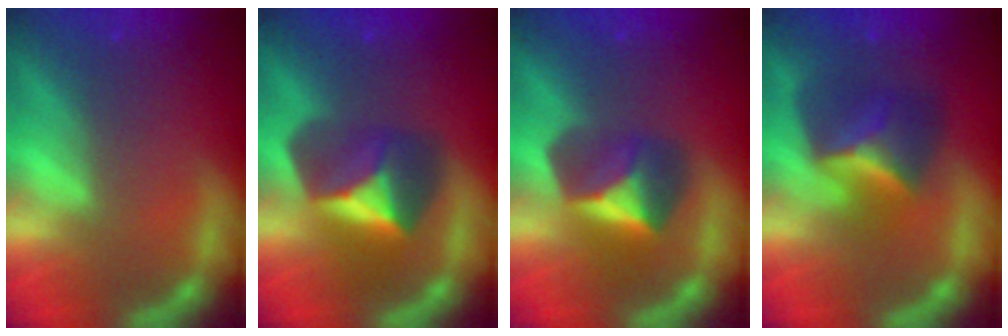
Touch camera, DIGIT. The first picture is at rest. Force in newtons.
{"total": 5.9}
{"total": 4.9}
{"total": 5.4}